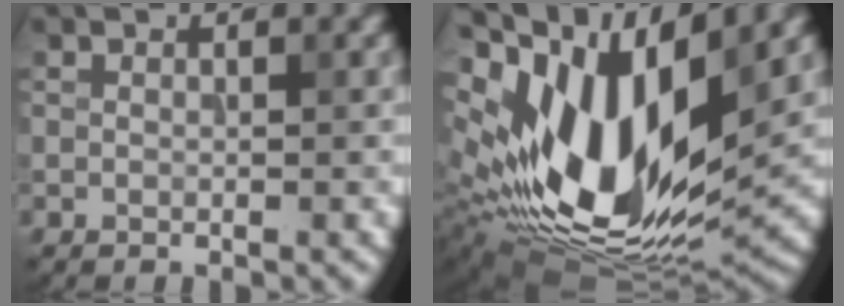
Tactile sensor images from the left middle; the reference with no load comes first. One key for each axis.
{"total": 15.9, "fx": 2.6, "fy": 7.9, "fz": 13.6, "tx": -0.266, "ty": -0.006, "tz": 0.049}